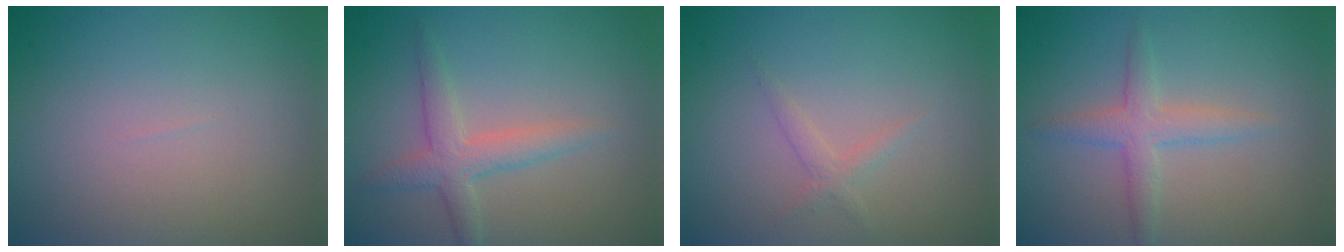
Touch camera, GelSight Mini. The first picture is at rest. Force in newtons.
{"total": 2.9, "press": 2.9, "slide": 0.1}
{"total": 1.2, "press": 1.2, "slide": 0.1}
{"total": 2.7, "press": 2.7, "slide": 0.1}